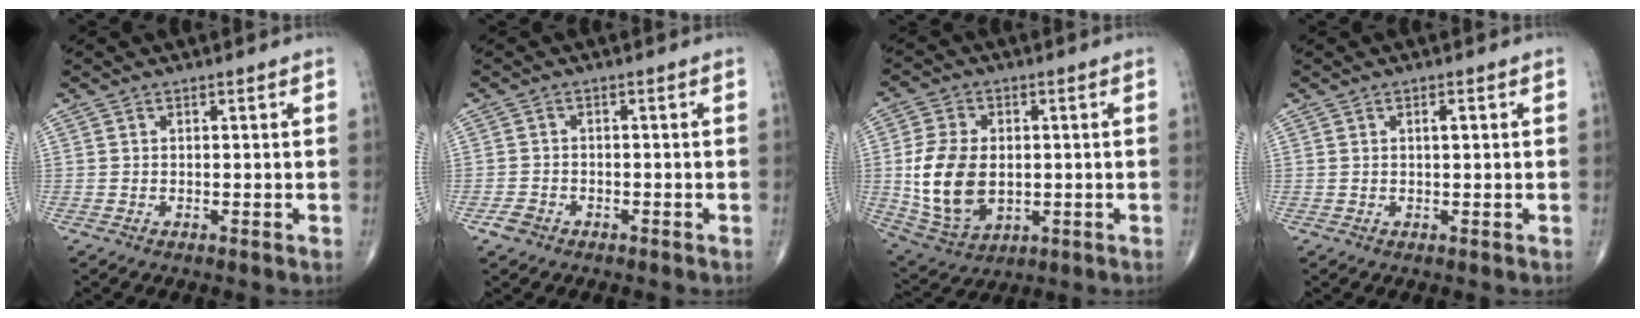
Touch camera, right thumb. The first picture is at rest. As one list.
[{"total": 2.3, "force": [-1.5, 1.7, 0.8], "torque": [-0.016, 0.009, -0.025]}, {"total": 14.0, "force": [-0.5, 9.3, 10.5], "torque": [-0.193, -0.008, 0.008]}, {"total": 1.1, "force": [0.3, 0.3, 1.0], "torque": [-0.014, 0.002, 0.003]}]